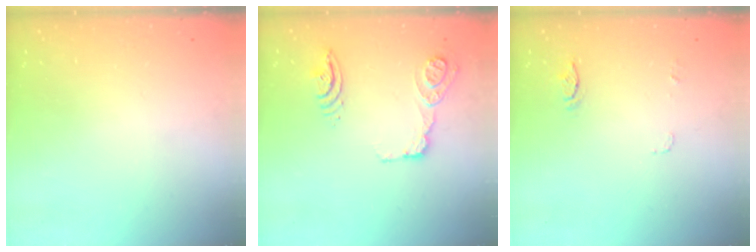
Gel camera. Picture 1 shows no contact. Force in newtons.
{"total": 21.3, "press": 16.2, "slide": 13.8}
{"total": 5.5, "press": 5.4, "slide": 0.4}